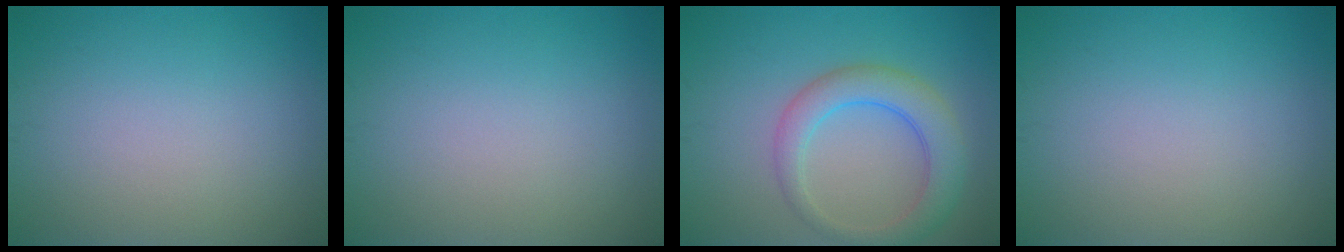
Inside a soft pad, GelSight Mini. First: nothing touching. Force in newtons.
{"total": 0.0}
{"total": 4.4, "press": 4.4, "slide": 0.2}
{"total": 0.0}